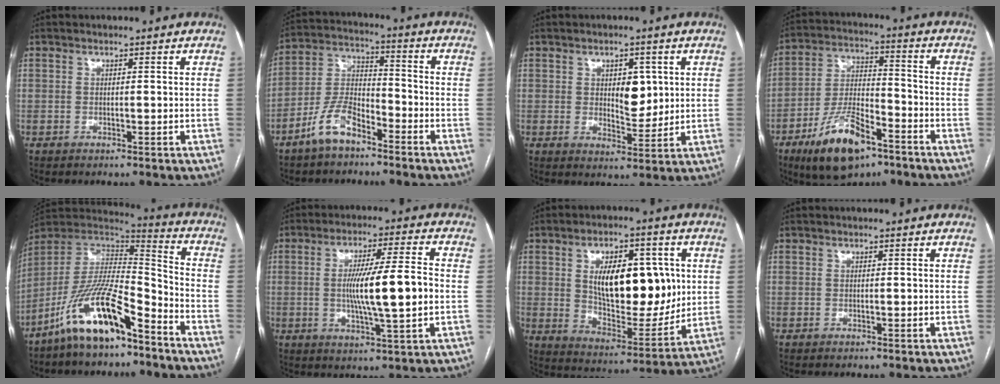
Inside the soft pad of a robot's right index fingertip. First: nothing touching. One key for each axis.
{"total": 8.7, "fx": -5.8, "fy": 3.5, "fz": 5.4, "tx": -0.122, "ty": 0.009, "tz": -0.117}
{"total": 5.4, "fx": 1.4, "fy": 2.9, "fz": 4.4, "tx": -0.059, "ty": -0.001, "tz": 0.027}
{"total": 13.9, "fx": -8.4, "fy": 4.9, "fz": 10.0, "tx": -0.198, "ty": -0.007, "tz": -0.146}
{"total": 16.0, "fx": -11.0, "fy": 3.6, "fz": 11.1, "tx": -0.211, "ty": 0.012, "tz": -0.200}
{"total": 11.8, "fx": -0.8, "fy": 0.6, "fz": 11.7, "tx": -0.202, "ty": 0.002, "tz": -0.014}
{"total": 17.2, "fx": 3.3, "fy": 7.8, "fz": 15.0, "tx": -0.237, "ty": 0.003, "tz": 0.062}
{"total": 0.0}